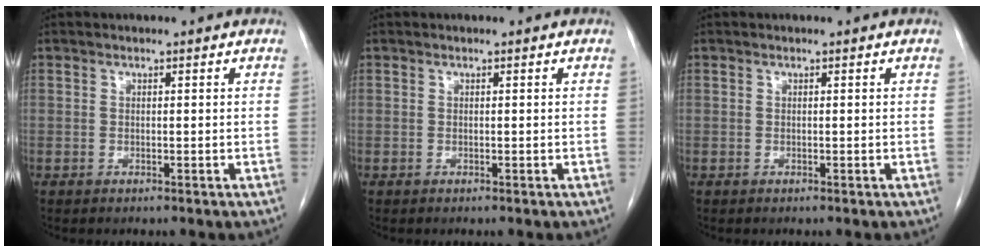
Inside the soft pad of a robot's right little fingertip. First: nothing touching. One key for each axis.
{"total": 0.0}
{"total": 0.0}